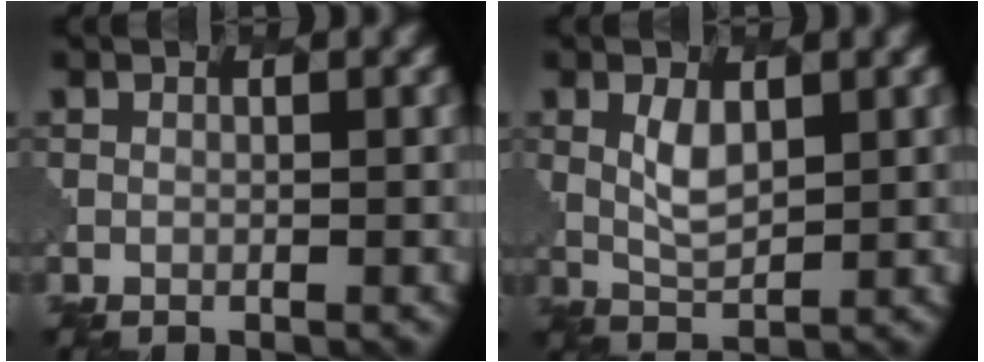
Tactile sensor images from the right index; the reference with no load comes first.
{"total": 2.5, "force": [1.3, 1.2, 1.8], "torque": [-0.045, -0.004, 0.031]}